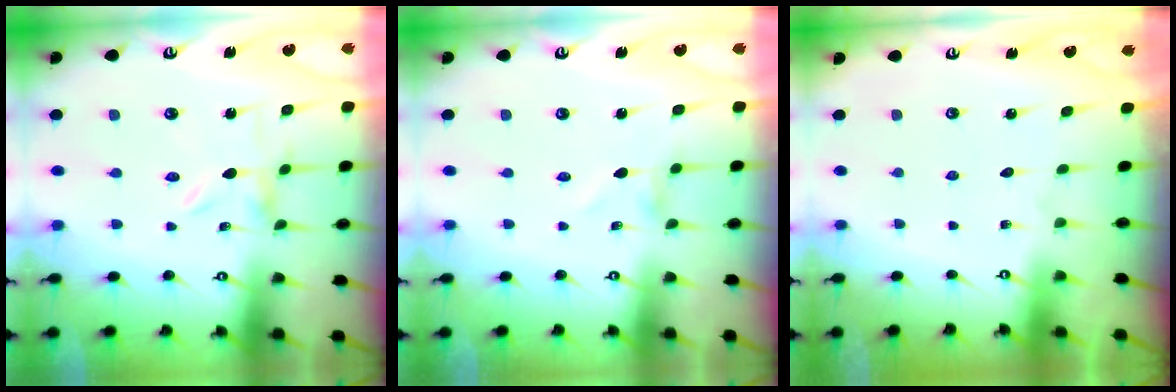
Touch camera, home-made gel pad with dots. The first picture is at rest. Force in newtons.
{"total": 0.0}
{"total": 1.6, "press": 1.6, "slide": 0.1}